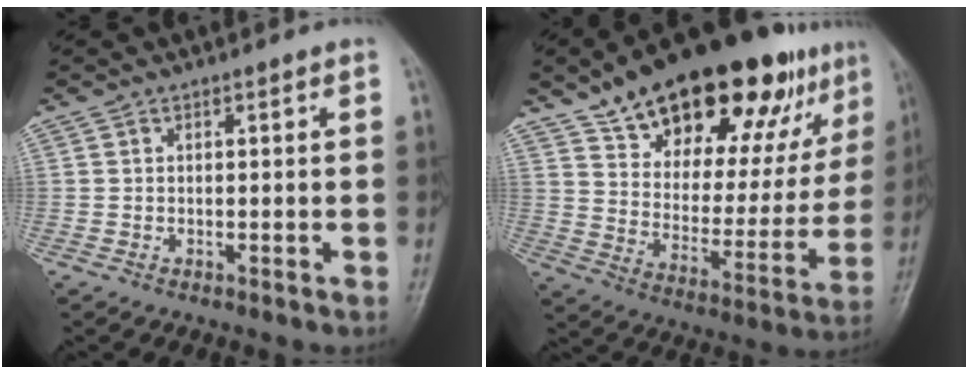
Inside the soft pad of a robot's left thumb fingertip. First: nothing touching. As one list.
[{"total": 29.9, "force": [19.1, 12.9, 19.0], "torque": [-0.250, -0.041, 0.294]}]